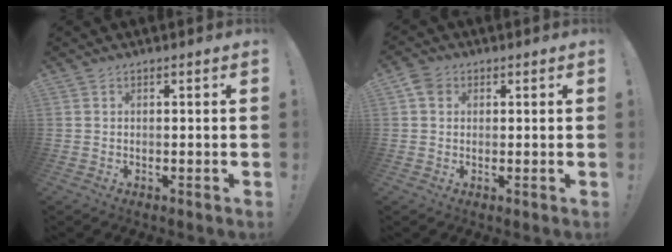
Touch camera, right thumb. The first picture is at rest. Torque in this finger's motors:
{"motor_torque": [0.17, 0.43, 0.12, -0.14, -0.03]}